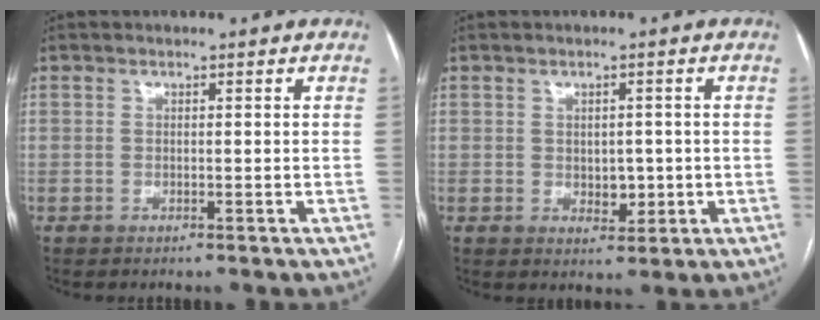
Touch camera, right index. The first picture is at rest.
{"total": 3.2, "force": [-0.2, 2.2, 2.3], "torque": [-0.026, 0.000, 0.006]}